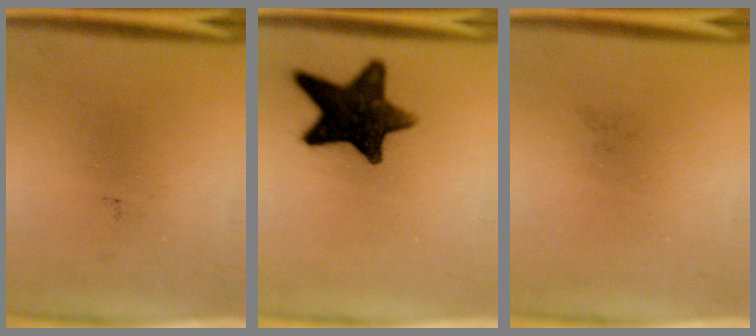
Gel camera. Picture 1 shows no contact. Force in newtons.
{"total": 13.9}
{"total": 0.0}